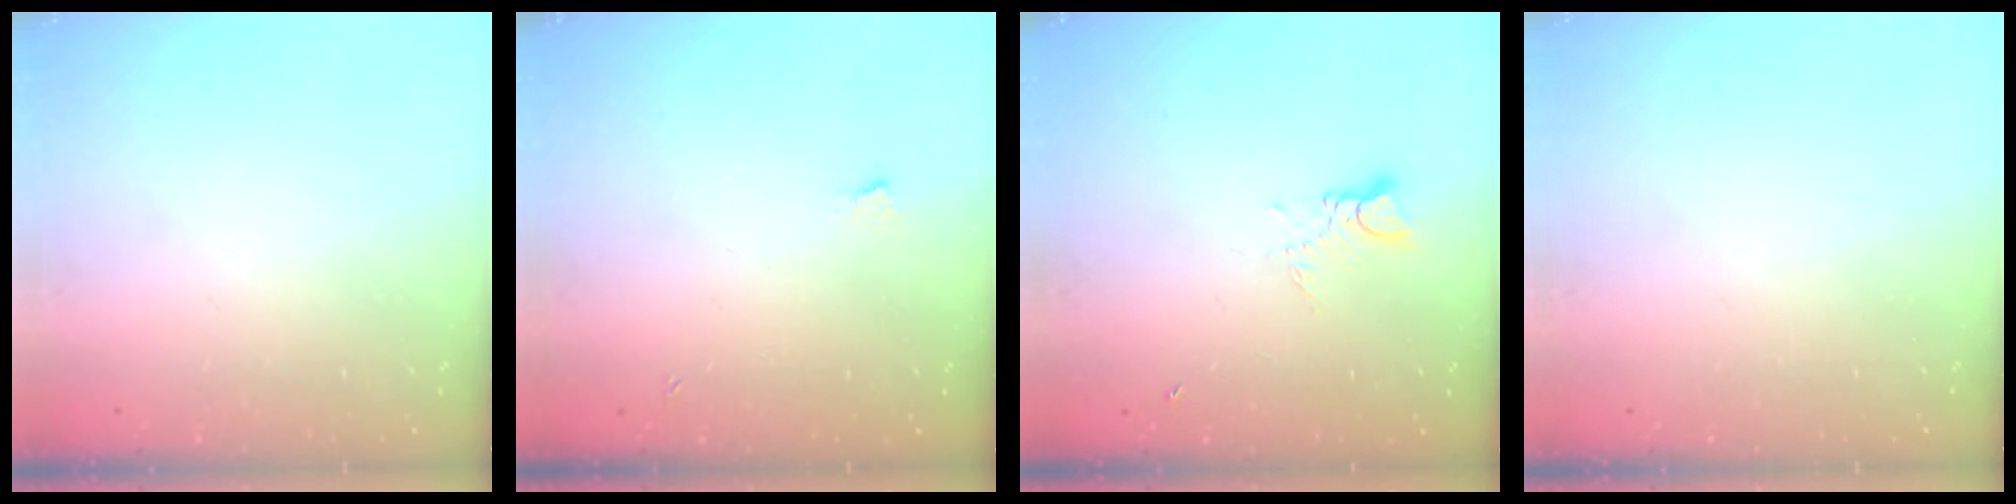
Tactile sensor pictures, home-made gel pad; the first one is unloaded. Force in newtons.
{"total": 2.6, "press": 2.6, "slide": 0.5}
{"total": 2.9, "press": 2.9, "slide": 0.3}
{"total": 0.0}